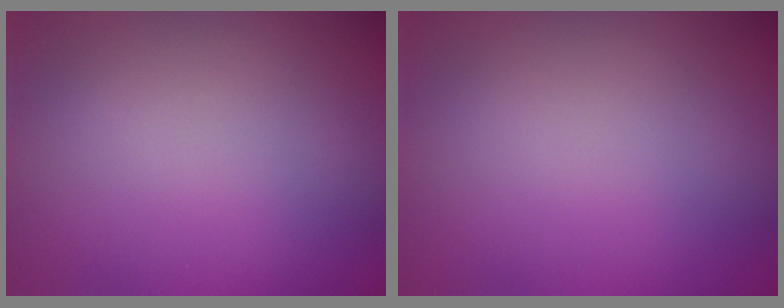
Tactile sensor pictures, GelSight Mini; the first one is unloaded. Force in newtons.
{"total": 0.0}